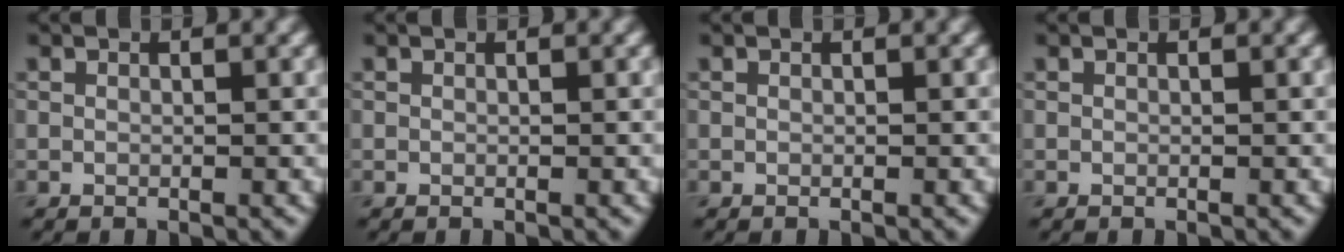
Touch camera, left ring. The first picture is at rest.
{"total": 0.0}
{"total": 0.0}
{"total": 0.0}